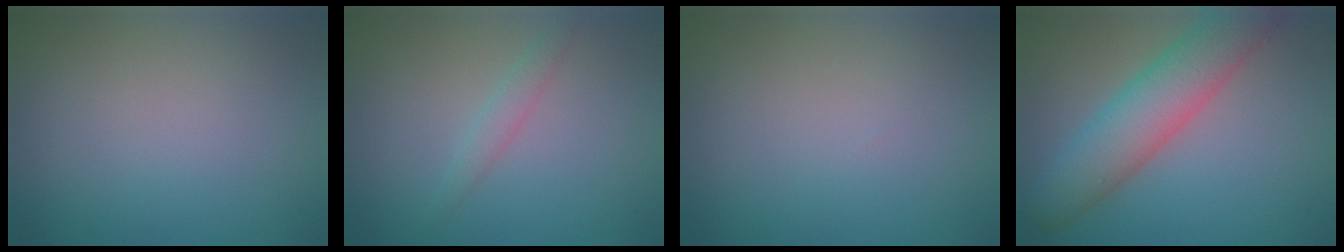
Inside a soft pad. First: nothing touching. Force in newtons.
{"total": 1.4, "press": 1.4, "slide": 0.0}
{"total": 0.0}
{"total": 6.9, "press": 6.8, "slide": 0.3}